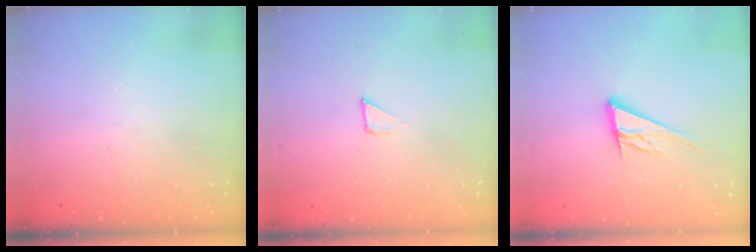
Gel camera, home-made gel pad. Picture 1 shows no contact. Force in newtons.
{"total": 1.3, "press": 1.3, "slide": 0.0}
{"total": 11.5, "press": 11.4, "slide": 1.9}